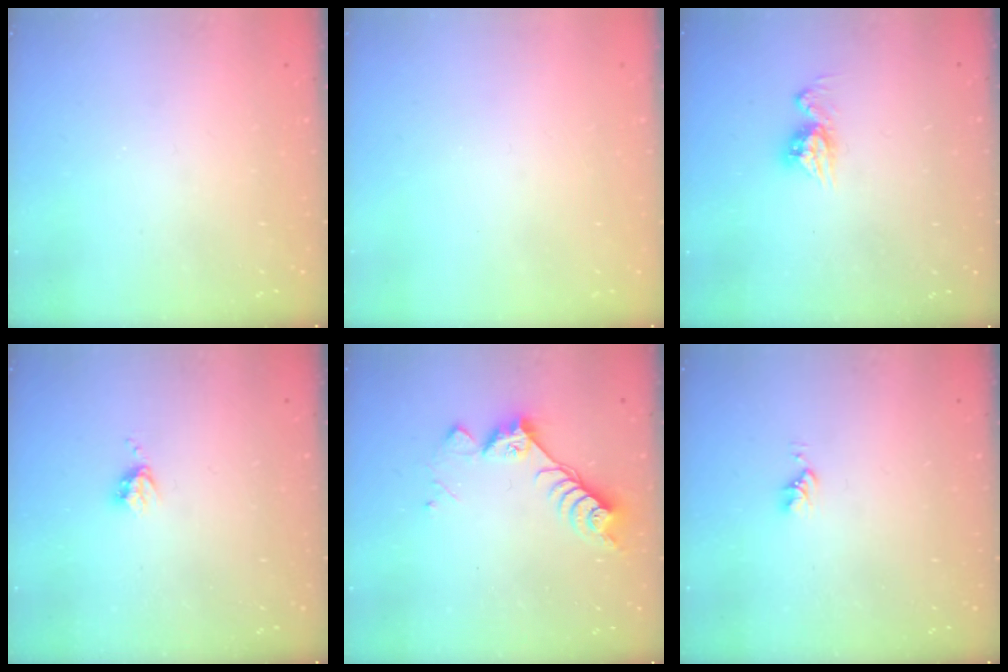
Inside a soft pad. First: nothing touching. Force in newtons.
{"total": 0.0}
{"total": 8.0, "press": 8.0, "slide": 0.7}
{"total": 3.8, "press": 3.8, "slide": 0.4}
{"total": 8.3, "press": 8.2, "slide": 0.7}
{"total": 3.0, "press": 3.0, "slide": 0.4}